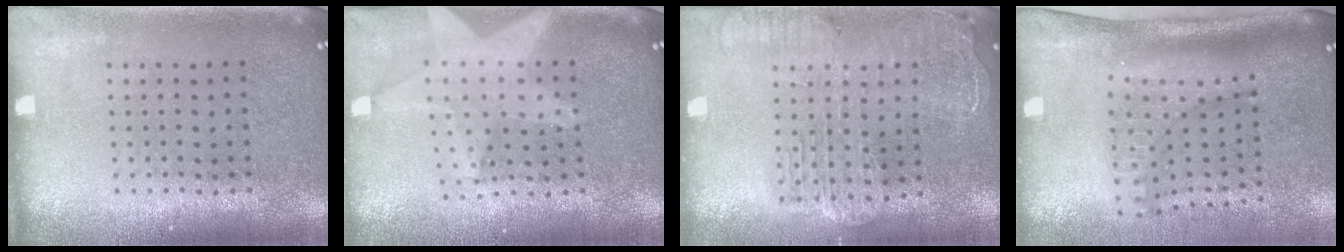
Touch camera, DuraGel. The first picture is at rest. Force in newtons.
{"total": 2.2, "press": 1.7, "slide": 1.3}
{"total": 2.2, "press": 2.0, "slide": 1.0}
{"total": 1.9, "press": 1.4, "slide": 1.3}